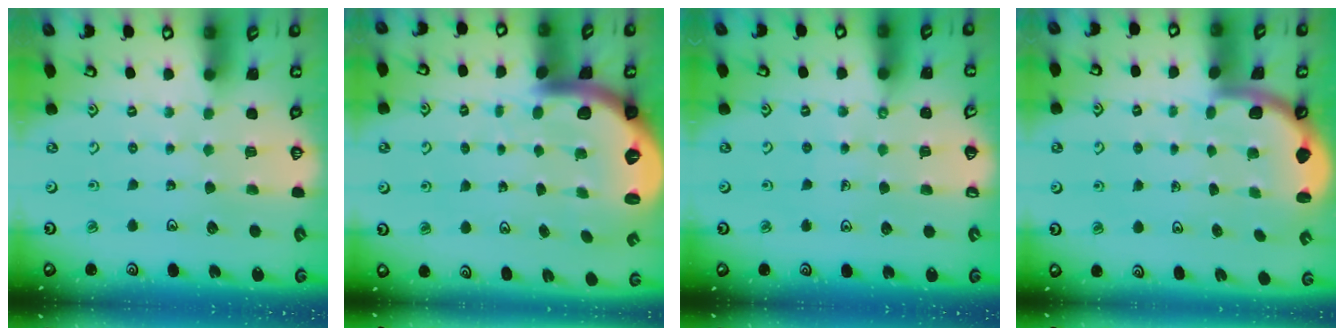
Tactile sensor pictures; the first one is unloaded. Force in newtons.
{"total": 5.5, "press": 5.5, "slide": 0.8}
{"total": 0.9, "press": 0.9, "slide": 0.1}
{"total": 1.6, "press": 1.6, "slide": 0.1}